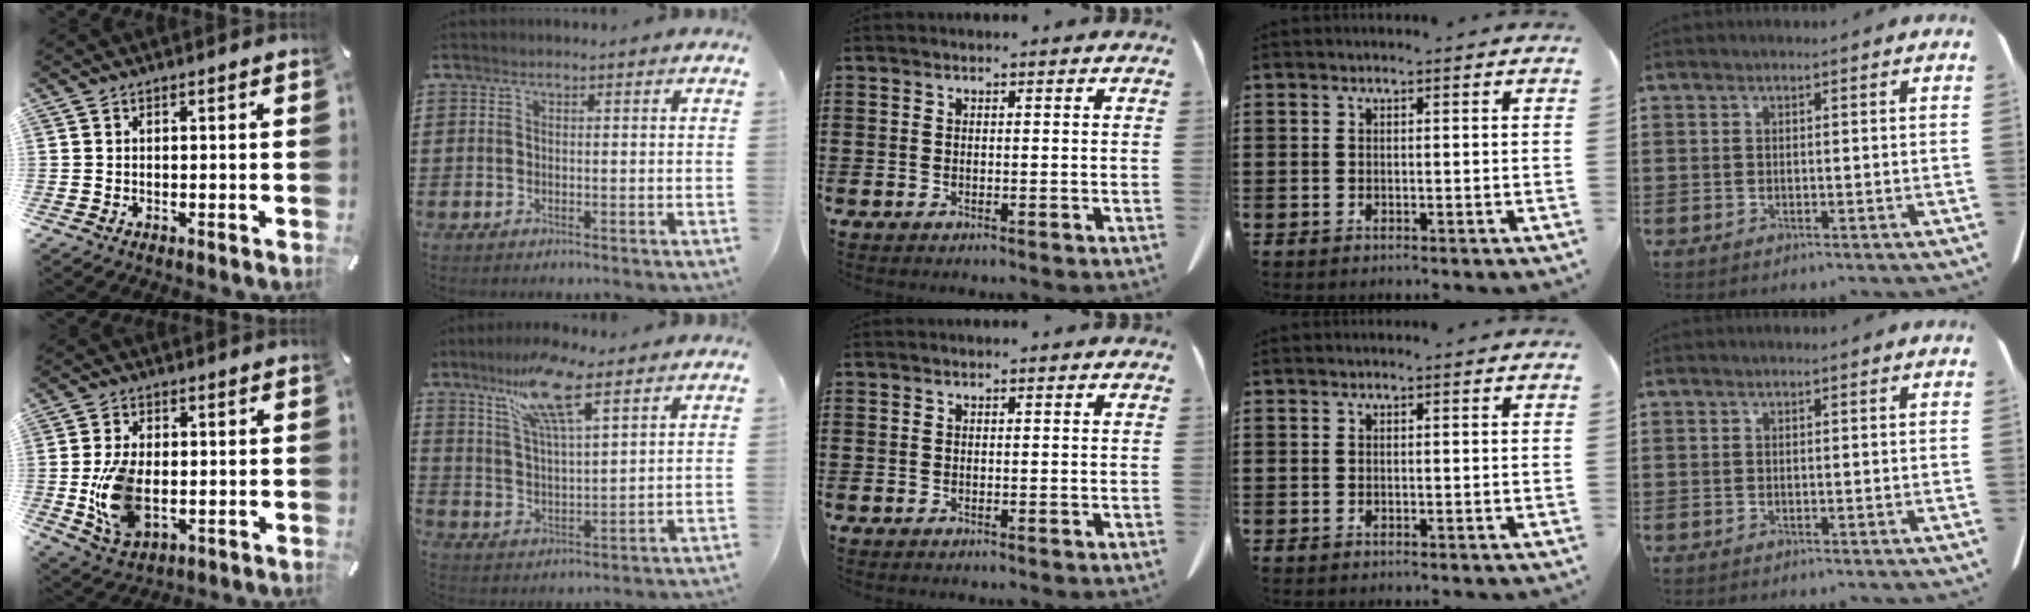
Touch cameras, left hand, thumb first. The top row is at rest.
{"thumb": {"total": 11.4, "force": [-1.5, 7.1, 8.7], "torque": [-0.194, -0.011, -0.024]}, "index": {"total": 9.9, "force": [7.1, 1.7, 6.7], "torque": [-0.141, -0.012, 0.123]}}